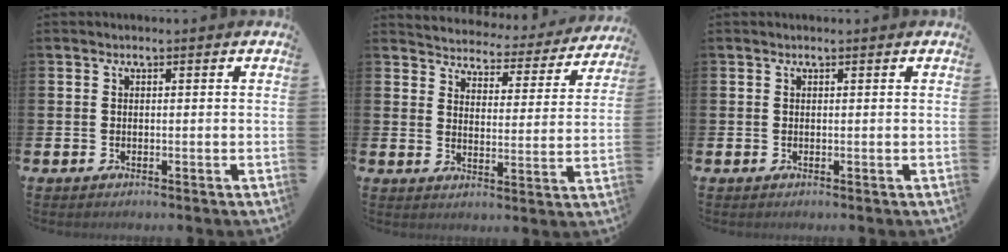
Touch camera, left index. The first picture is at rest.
{"total": 4.2, "force": [4.1, 0.9, 0.1], "torque": [-0.019, -0.043, 0.062]}
{"total": 0.0}